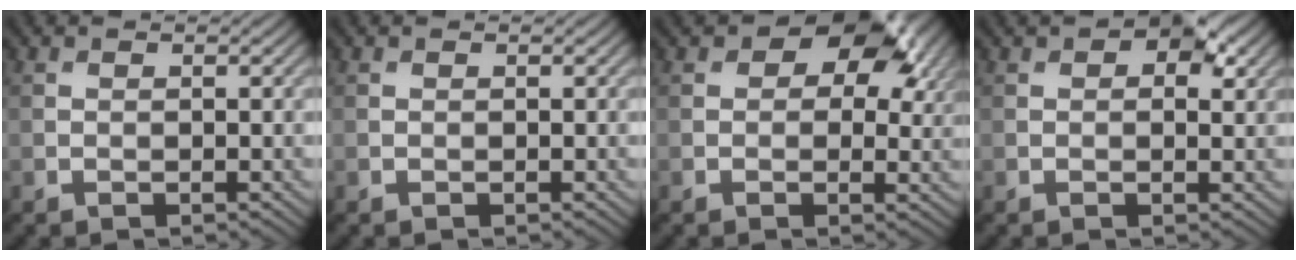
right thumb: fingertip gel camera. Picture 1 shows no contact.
{"total": 0.0}
{"total": 9.2, "force": [4.2, 5.4, 6.1], "torque": [-0.074, 0.001, 0.062]}
{"total": 4.4, "force": [2.0, 2.3, 3.2], "torque": [-0.042, 0.002, 0.025]}